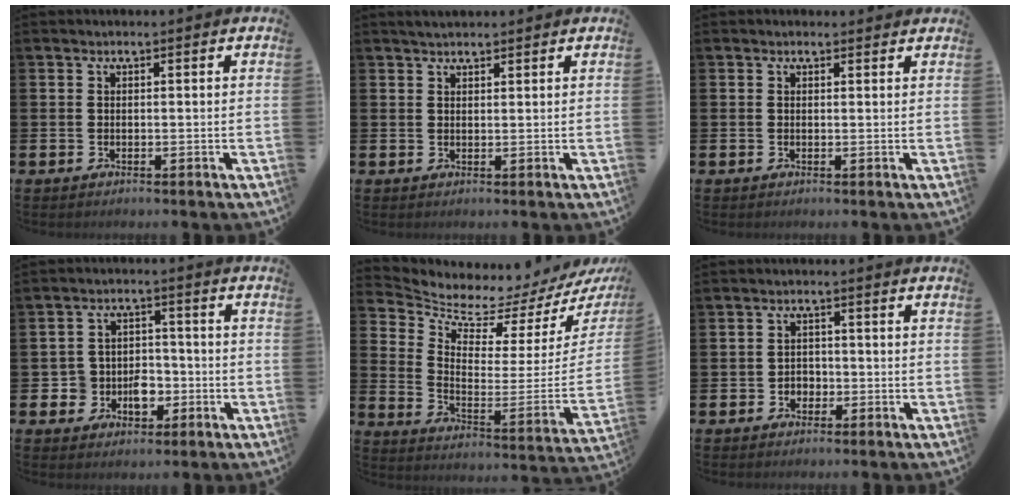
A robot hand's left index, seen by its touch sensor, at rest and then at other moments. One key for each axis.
{"total": 2.0, "fx": 1.9, "fy": 0.6, "fz": 0.4, "tx": -0.002, "ty": -0.002, "tz": 0.033}
{"total": 0.6, "fx": 0.5, "fy": 0.2, "fz": 0.1, "tx": 0.008, "ty": 0.000, "tz": 0.007}
{"total": 4.7, "fx": -1.7, "fy": 4.2, "fz": 1.4, "tx": -0.026, "ty": 0.004, "tz": -0.037}
{"total": 5.8, "fx": 5.6, "fy": 1.6, "fz": 0.7, "tx": -0.038, "ty": -0.073, "tz": 0.087}
{"total": 2.0, "fx": -0.9, "fy": 1.7, "fz": 0.5, "tx": -0.009, "ty": 0.001, "tz": -0.022}